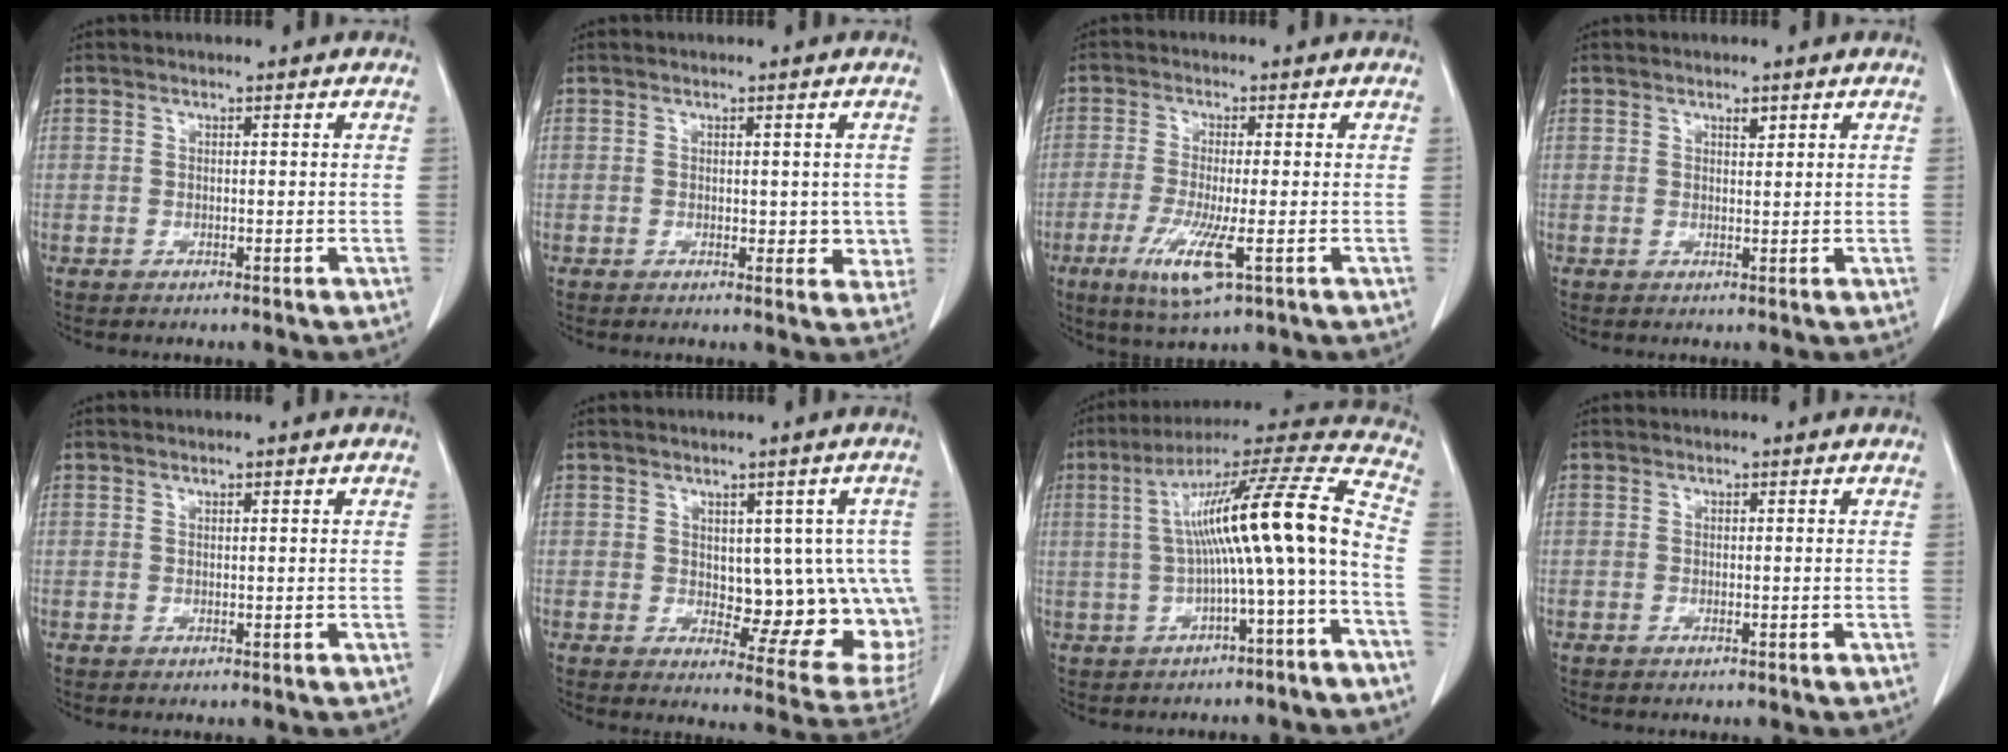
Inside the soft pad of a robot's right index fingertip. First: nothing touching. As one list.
[{"total": 4.8, "force": [-0.1, 2.9, 3.8], "torque": [-0.041, 0.006, 0.004]}, {"total": 8.6, "force": [-3.3, 1.2, 7.9], "torque": [-0.155, -0.025, -0.054]}, {"total": 1.6, "force": [1.0, 0.8, 1.0], "torque": [-0.019, -0.002, 0.019]}, {"total": 1.0, "force": [0.5, 0.5, 0.7], "torque": [-0.016, 0.003, 0.010]}, {"total": 15.4, "force": [0.3, 8.1, 13.1], "torque": [-0.139, 0.014, 0.029]}, {"total": 17.0, "force": [-1.9, 0.7, 16.9], "torque": [-0.265, 0.042, -0.029]}, {"total": 0.6, "force": [-0.2, 0.3, 0.5], "torque": [-0.015, -0.002, -0.002]}]